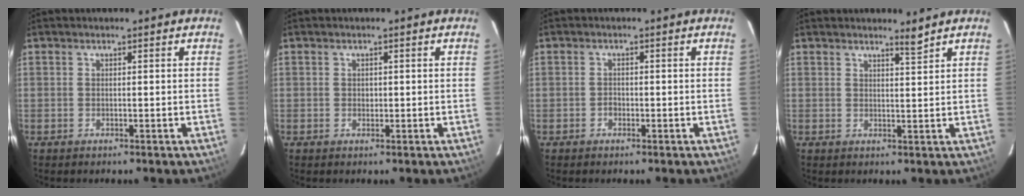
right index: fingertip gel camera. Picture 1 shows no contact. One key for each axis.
{"total": 0.9, "fx": 0.0, "fy": 0.9, "fz": 0.2, "tx": 0.000, "ty": 0.001, "tz": 0.001}
{"total": 0.9, "fx": -0.5, "fy": 0.7, "fz": 0.2, "tx": -0.004, "ty": 0.002, "tz": -0.008}
{"total": 1.9, "fx": 1.7, "fy": -0.3, "fz": 0.9, "tx": -0.015, "ty": -0.006, "tz": 0.027}